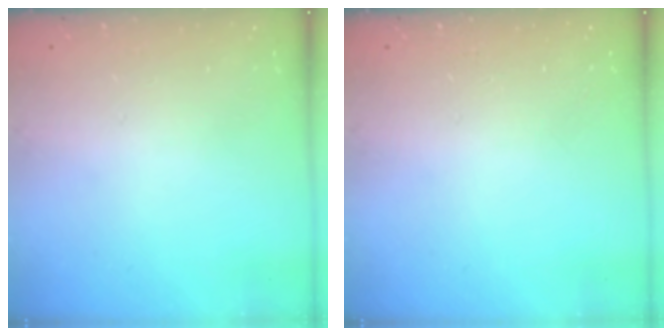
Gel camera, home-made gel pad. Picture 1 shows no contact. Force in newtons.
{"total": 0.0}